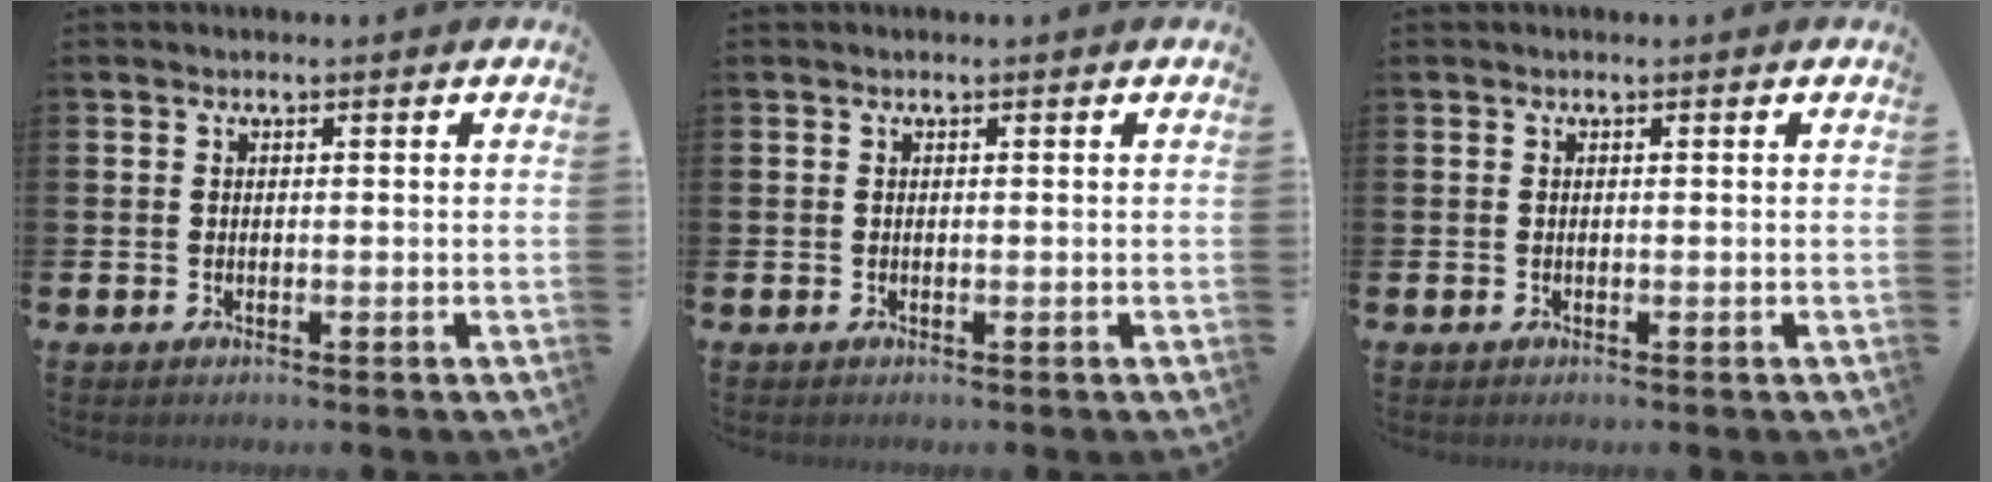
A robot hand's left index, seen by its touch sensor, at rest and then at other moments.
{"total": 0.0}
{"total": 0.0}